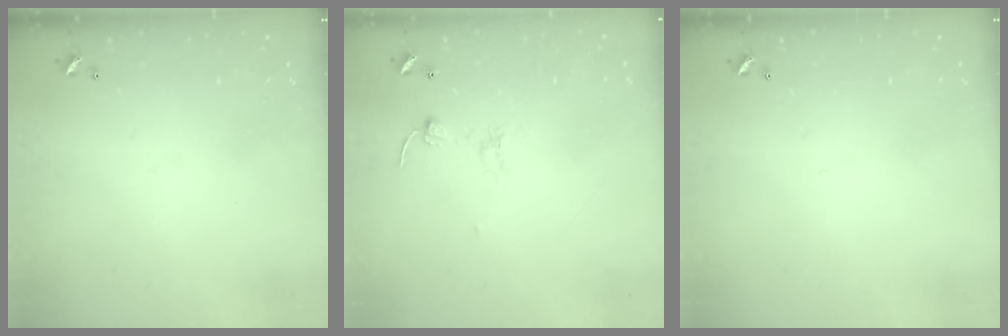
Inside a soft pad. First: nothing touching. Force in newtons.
{"total": 1.7, "press": 1.5, "slide": 0.7}
{"total": 0.0}